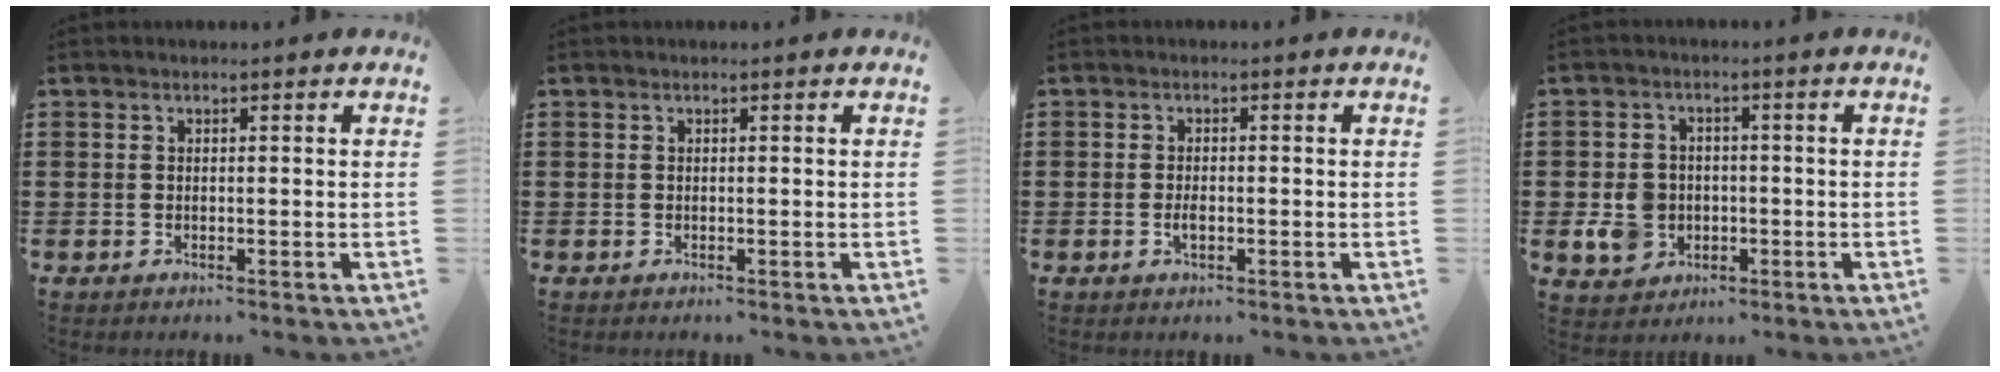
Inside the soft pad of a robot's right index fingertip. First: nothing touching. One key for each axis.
{"total": 0.0}
{"total": 1.7, "fx": -0.5, "fy": 0.7, "fz": 1.5, "tx": -0.028, "ty": 0.000, "tz": -0.008}
{"total": 5.9, "fx": -1.3, "fy": 4.9, "fz": 2.9, "tx": -0.082, "ty": 0.004, "tz": -0.026}